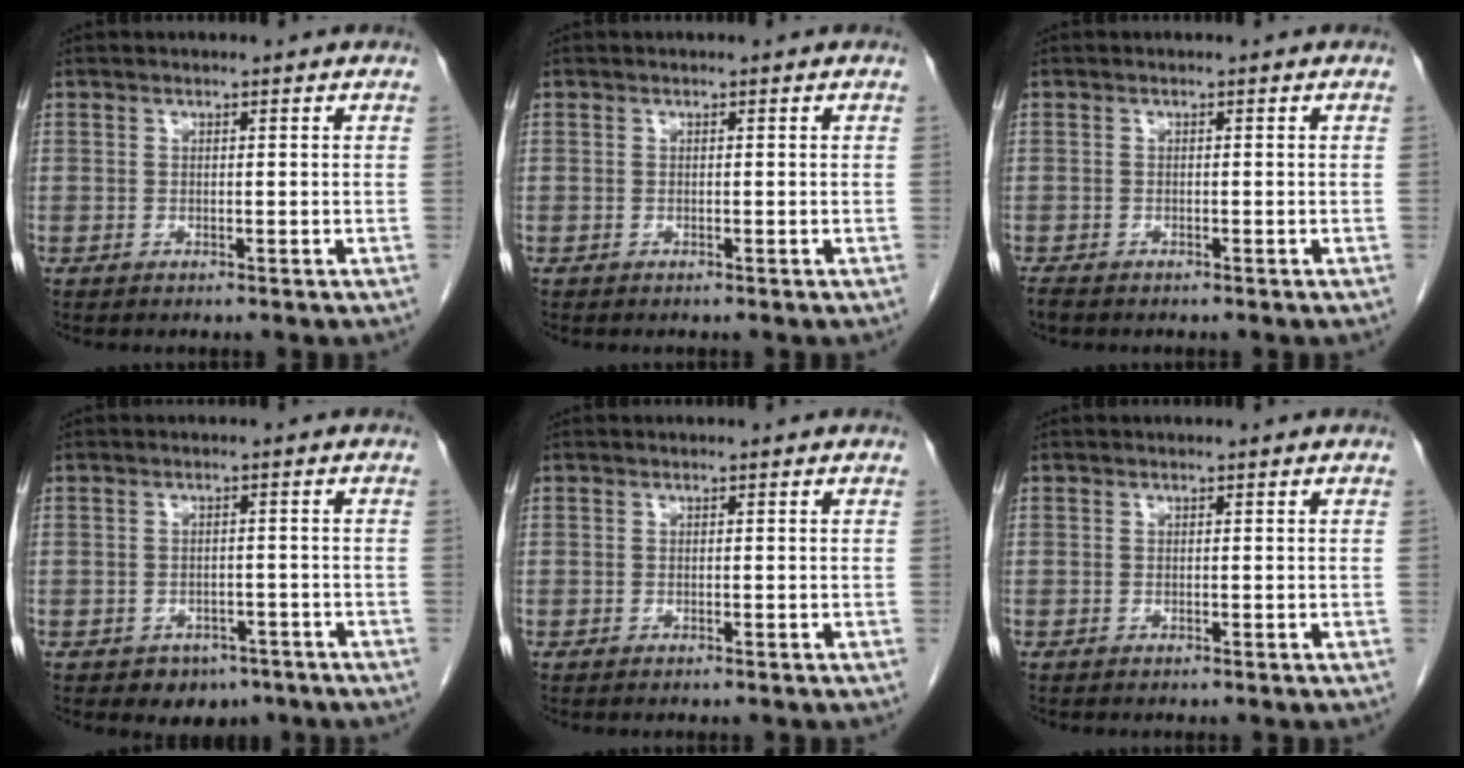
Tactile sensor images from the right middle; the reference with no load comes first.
{"total": 0.0}
{"total": 1.5, "force": [-1.3, 0.4, 0.6], "torque": [-0.018, -0.004, -0.021]}
{"total": 4.0, "force": [-2.8, 2.8, 0.8], "torque": [-0.006, 0.009, -0.031]}
{"total": 0.0}
{"total": 0.0}